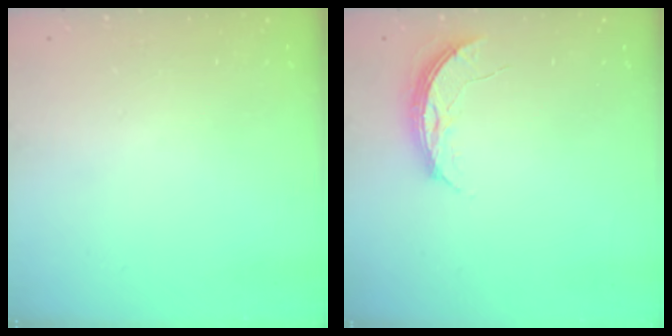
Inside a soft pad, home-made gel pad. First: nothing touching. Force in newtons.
{"total": 5.6, "press": 5.6, "slide": 0.5}